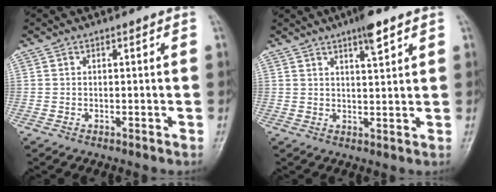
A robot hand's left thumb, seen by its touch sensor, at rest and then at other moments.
{"total": 5.0, "force": [3.2, 0.9, 3.7], "torque": [-0.056, -0.014, 0.050]}